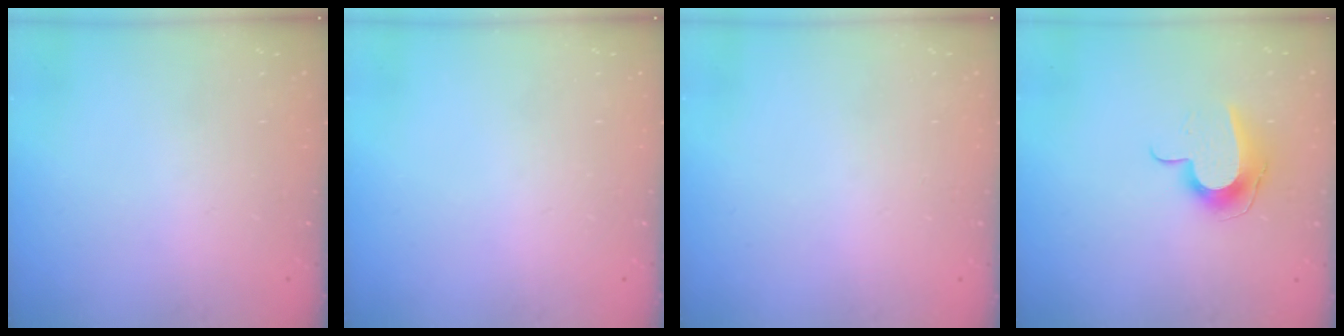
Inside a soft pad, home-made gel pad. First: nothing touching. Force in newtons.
{"total": 0.0}
{"total": 0.8, "press": 0.5, "slide": 0.6}
{"total": 9.9, "press": 9.9, "slide": 0.4}